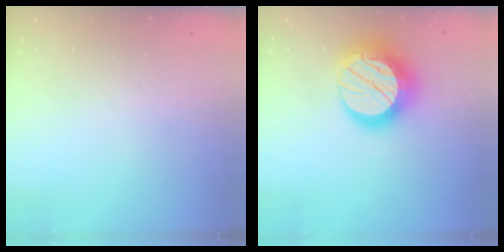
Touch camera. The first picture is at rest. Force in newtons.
{"total": 20.8, "press": 20.7, "slide": 1.7}